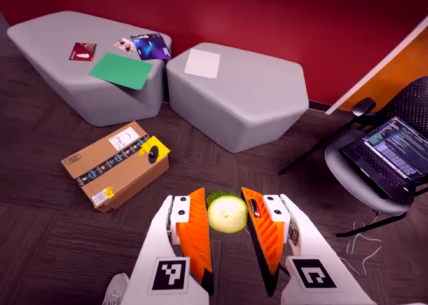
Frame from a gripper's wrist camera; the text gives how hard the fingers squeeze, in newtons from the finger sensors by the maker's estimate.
{"total": 8.9, "left": 8.7, "right": 9.1}